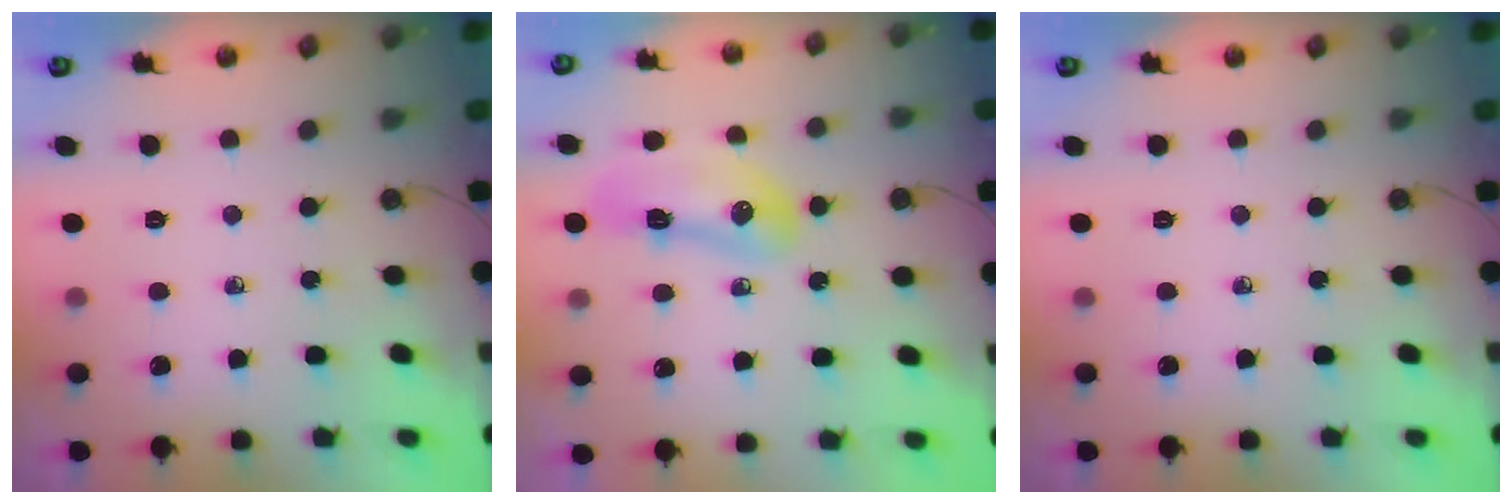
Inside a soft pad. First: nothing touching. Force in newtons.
{"total": 11.5, "press": 10.8, "slide": 3.8}
{"total": 0.0}